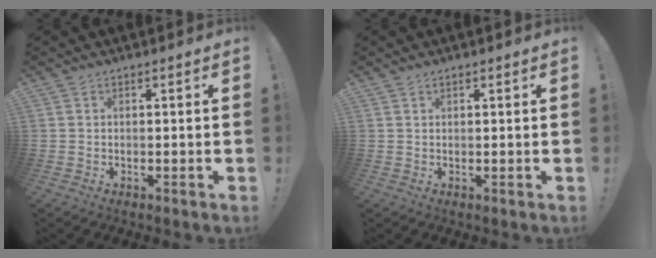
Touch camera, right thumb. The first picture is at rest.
{"total": 0.7, "force": [0.6, 0.2, 0.3], "torque": [-0.012, 0.002, 0.012]}